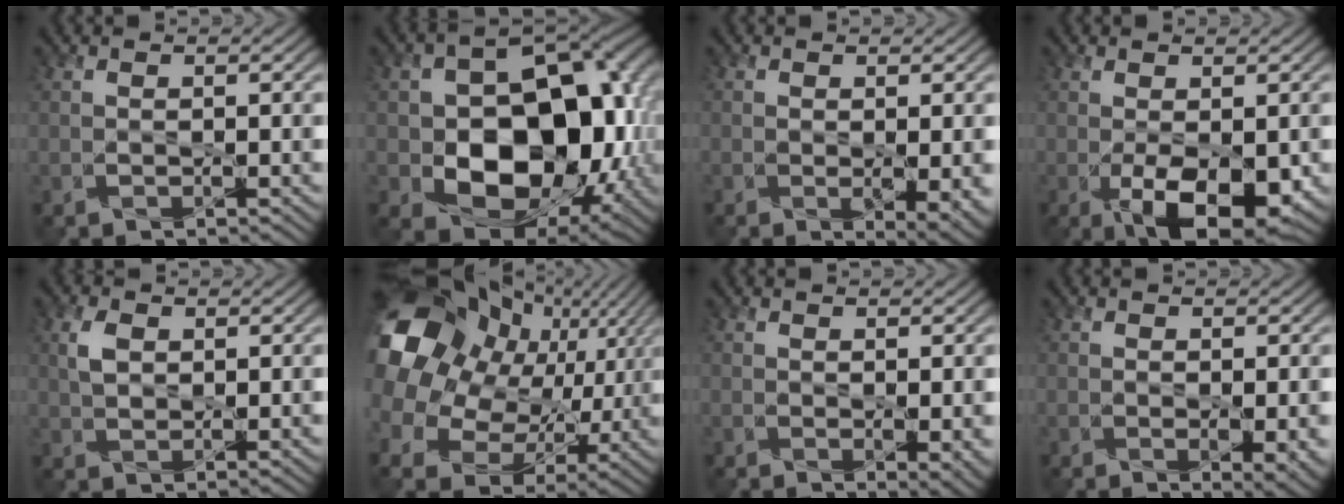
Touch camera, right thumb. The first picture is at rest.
{"total": 17.1, "force": [-2.6, 11.8, 12.2], "torque": [-0.156, -0.026, -0.033]}
{"total": 3.6, "force": [-0.7, 1.8, 3.1], "torque": [-0.045, -0.011, -0.006]}
{"total": 7.0, "force": [-1.9, 3.3, 5.8], "torque": [-0.110, -0.016, -0.027]}
{"total": 2.7, "force": [0.9, 1.6, 2.0], "torque": [-0.045, 0.010, 0.014]}
{"total": 21.0, "force": [6.1, 15.9, 12.3], "torque": [-0.302, 0.017, 0.117]}
{"total": 2.8, "force": [-0.8, 1.5, 2.3], "torque": [-0.027, -0.009, -0.012]}
{"total": 3.7, "force": [-1.3, 1.8, 3.0], "torque": [-0.036, -0.012, -0.017]}